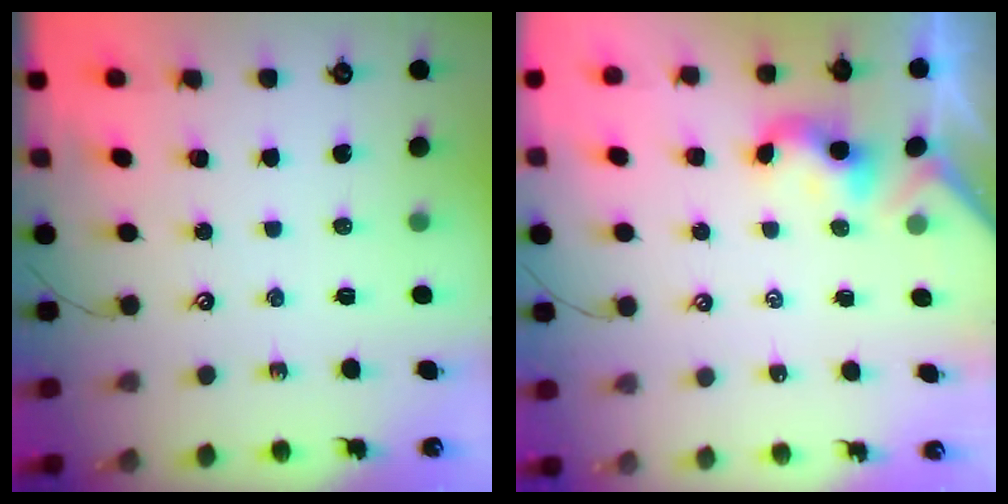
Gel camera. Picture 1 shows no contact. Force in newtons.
{"total": 2.3, "press": 2.3, "slide": 0.2}